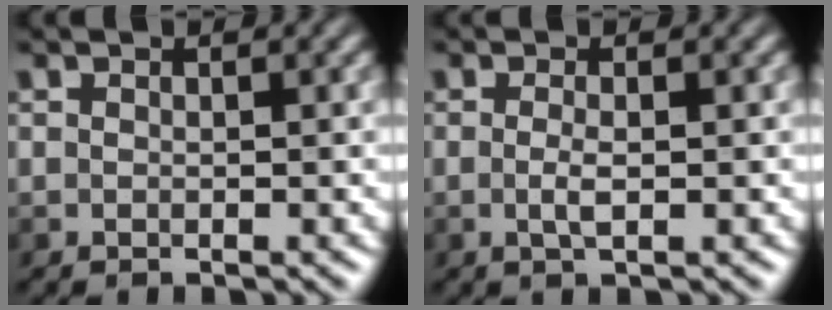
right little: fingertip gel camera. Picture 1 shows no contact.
{"total": 1.3, "force": [-0.3, 0.3, 1.3], "torque": [-0.030, 0.000, -0.003]}